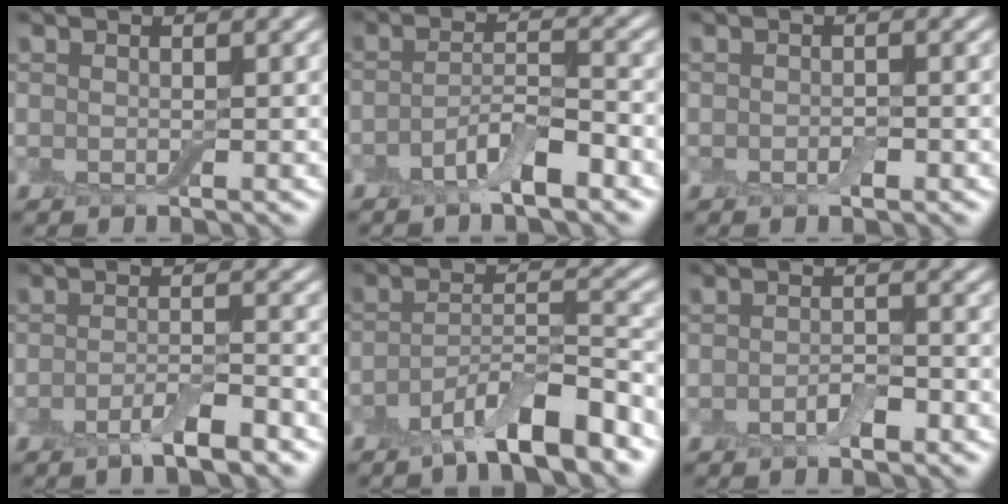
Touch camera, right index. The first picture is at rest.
{"total": 3.9, "force": [-2.3, 1.1, 3.0], "torque": [-0.059, 0.006, -0.047]}
{"total": 0.8, "force": [-0.4, 0.3, 0.6], "torque": [-0.011, 0.000, -0.005]}
{"total": 3.1, "force": [-1.9, 0.6, 2.4], "torque": [-0.043, 0.003, -0.039]}
{"total": 6.9, "force": [-4.6, 1.4, 5.0], "torque": [-0.083, 0.004, -0.082]}
{"total": 1.9, "force": [-0.9, 0.8, 1.4], "torque": [-0.026, 0.000, -0.018]}